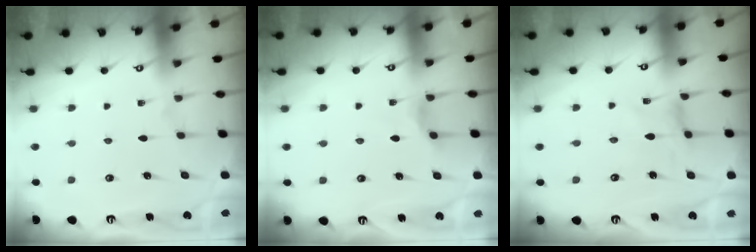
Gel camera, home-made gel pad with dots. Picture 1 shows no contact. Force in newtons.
{"total": 2.4, "press": 2.4, "slide": 0.4}
{"total": 0.0}